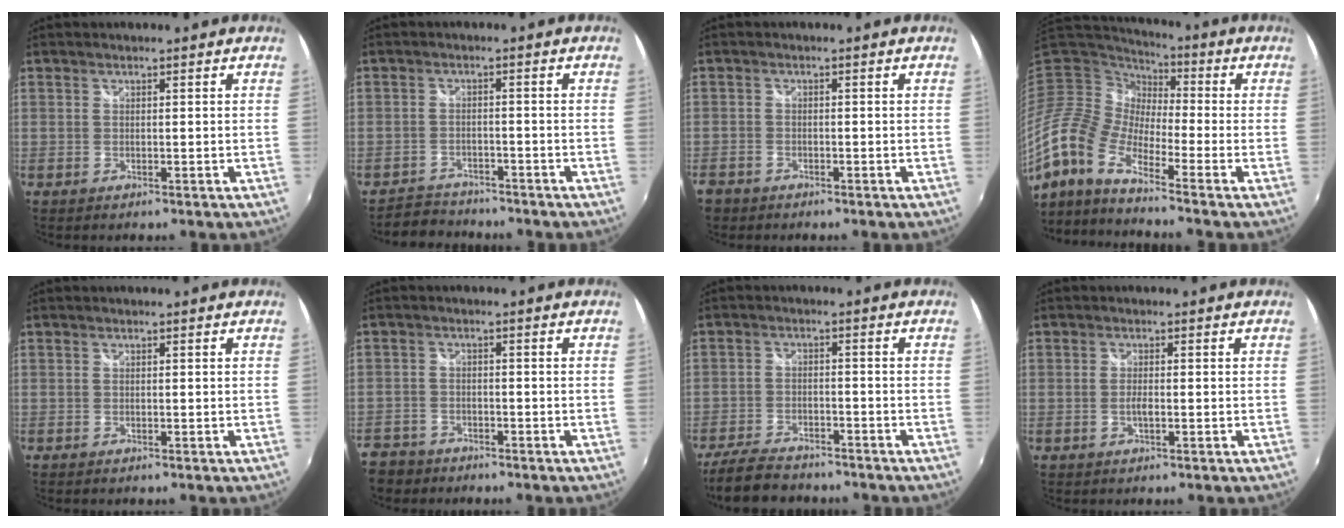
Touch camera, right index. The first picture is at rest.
{"total": 5.5, "force": [-5.1, 2.2, 0.2], "torque": [-0.026, 0.008, -0.088]}
{"total": 2.8, "force": [-2.2, 1.6, 0.6], "torque": [-0.018, -0.003, -0.043]}
{"total": 14.3, "force": [-7.9, 4.8, 10.9], "torque": [-0.189, -0.024, -0.172]}
{"total": 0.5, "force": [-0.5, 0.2, 0.1], "torque": [-0.005, -0.003, -0.010]}
{"total": 7.4, "force": [-5.4, 4.9, 1.6], "torque": [-0.065, 0.007, -0.098]}
{"total": 11.1, "force": [-9.3, 4.3, 4.3], "torque": [-0.121, -0.014, -0.154]}
{"total": 1.5, "force": [-0.5, 0.3, 1.4], "torque": [-0.030, -0.002, -0.010]}